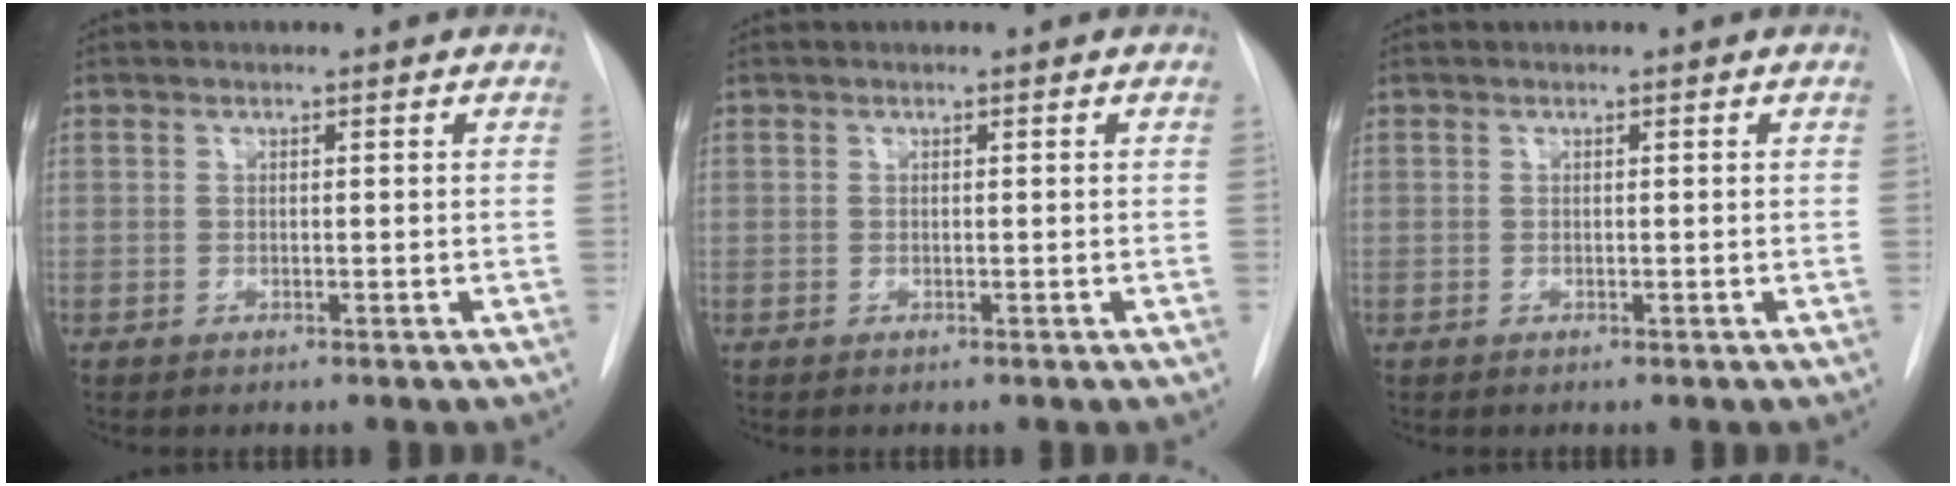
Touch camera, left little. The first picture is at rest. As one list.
[{"total": 0.0}, {"total": 0.0}]